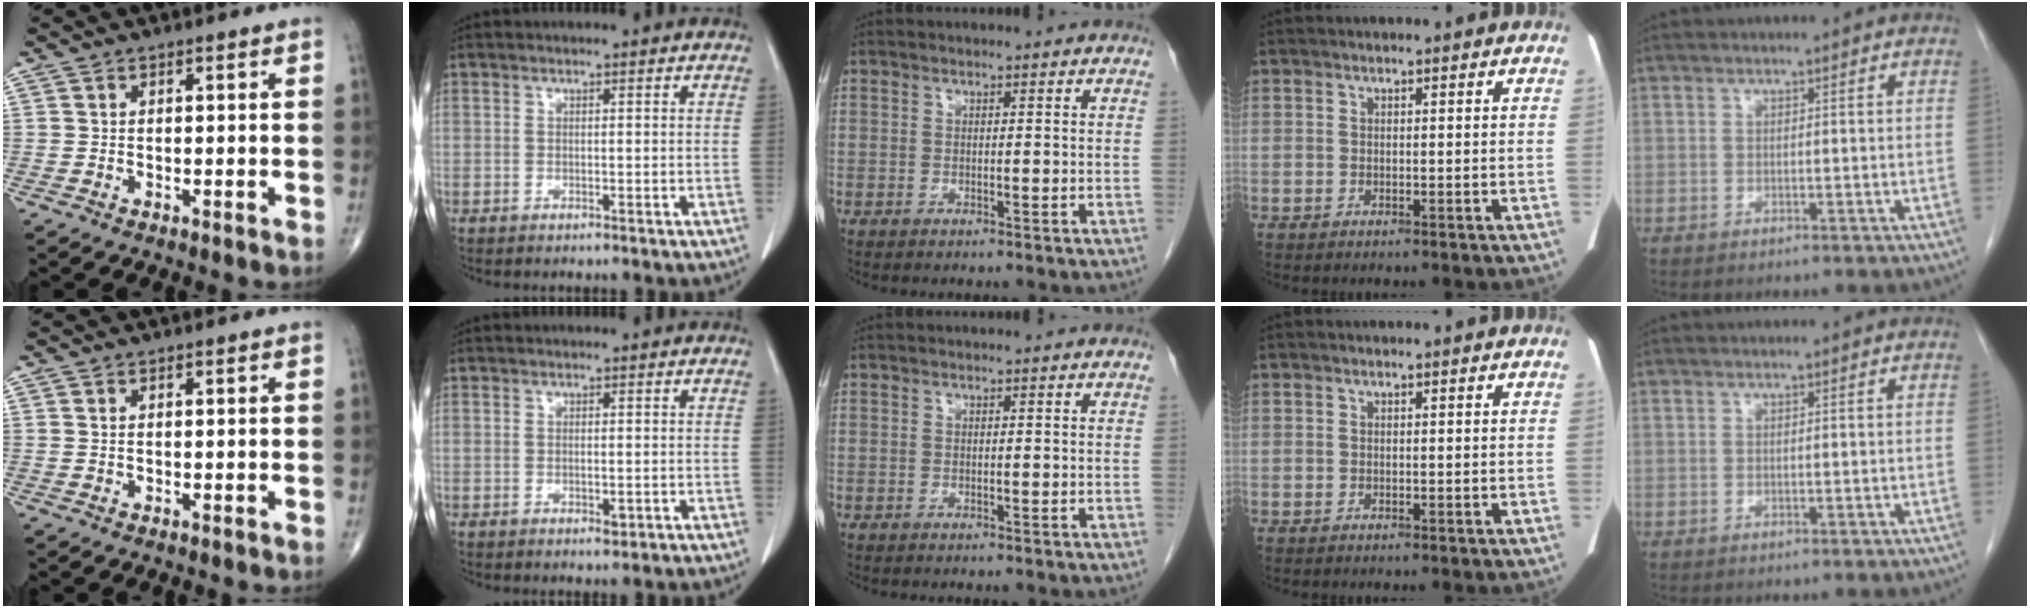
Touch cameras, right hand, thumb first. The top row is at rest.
{"index": {"total": 1.4, "force": [-0.4, 0.7, 1.2], "torque": [-0.022, -0.002, 0.001]}}